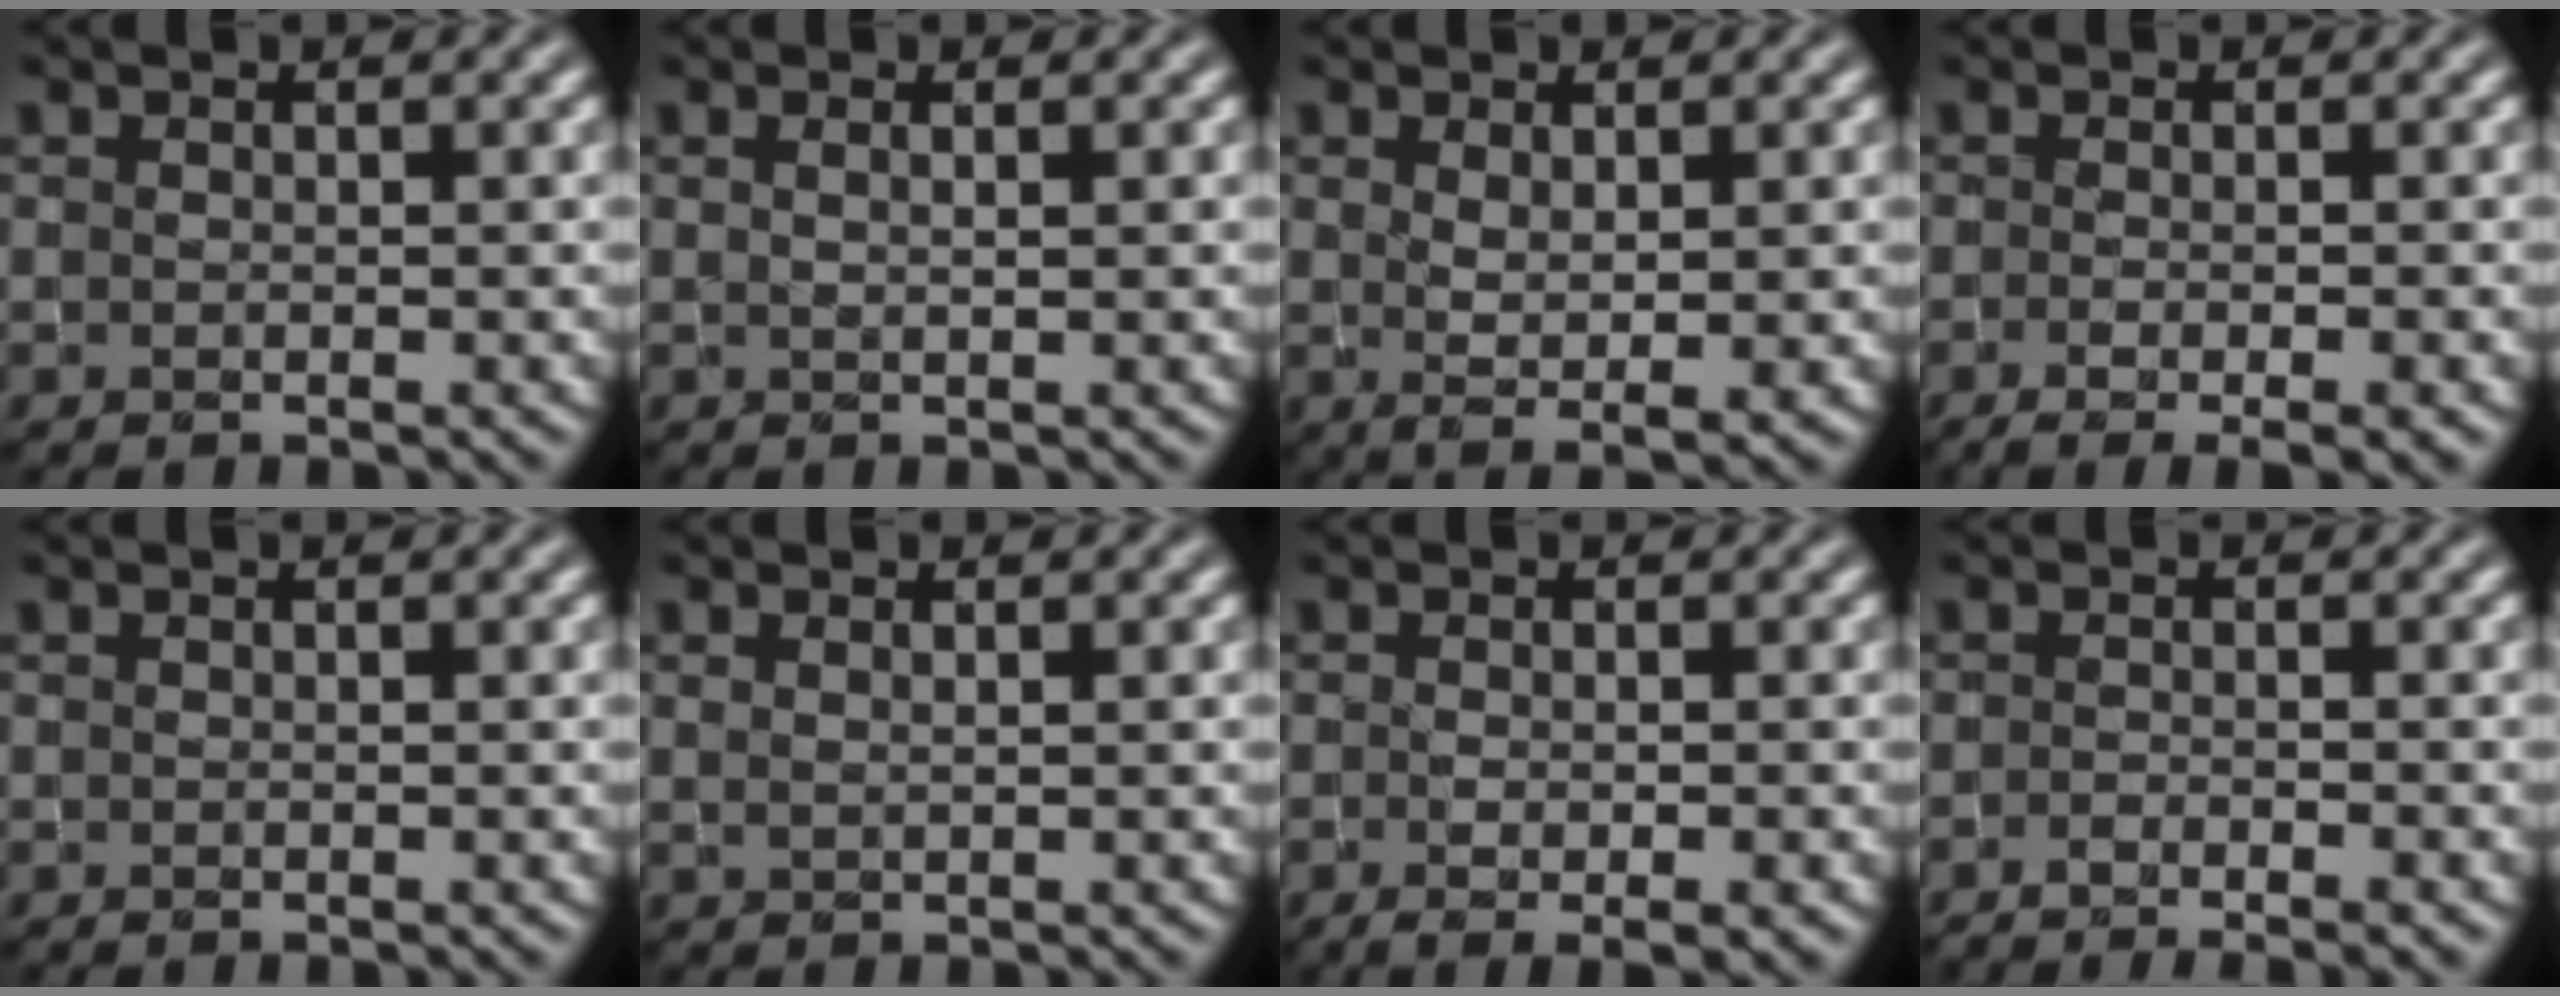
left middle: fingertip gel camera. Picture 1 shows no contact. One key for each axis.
{"total": 0.9, "fx": 0.5, "fy": 0.4, "fz": 0.7, "tx": -0.002, "ty": 0.000, "tz": 0.005}
{"total": 1.9, "fx": 0.5, "fy": 0.4, "fz": 1.7, "tx": -0.032, "ty": -0.006, "tz": 0.015}
{"total": 4.1, "fx": -1.6, "fy": 1.2, "fz": 3.5, "tx": -0.047, "ty": -0.010, "tz": -0.020}
{"total": 0.0}
{"total": 0.5, "fx": 0.5, "fy": 0.1, "fz": 0.1, "tx": -0.003, "ty": 0.004, "tz": 0.010}
{"total": 2.8, "fx": -1.1, "fy": 0.9, "fz": 2.4, "tx": -0.045, "ty": -0.009, "tz": -0.014}
{"total": 3.3, "fx": -2.4, "fy": 0.7, "fz": 2.2, "tx": -0.036, "ty": 0.002, "tz": -0.041}